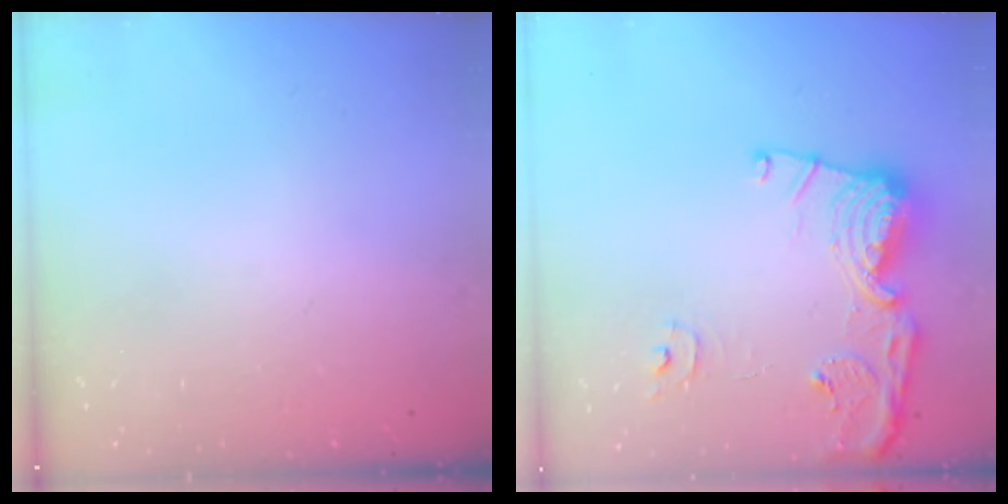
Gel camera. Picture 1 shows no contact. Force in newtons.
{"total": 16.3, "press": 16.2, "slide": 1.5}